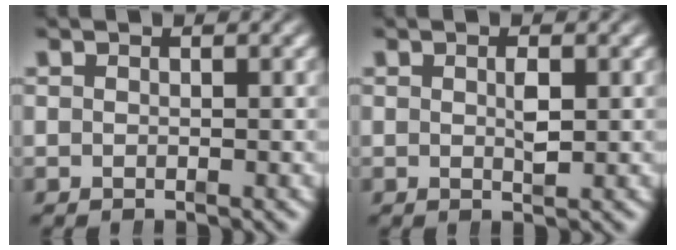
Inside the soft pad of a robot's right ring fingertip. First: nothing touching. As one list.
[{"total": 1.2, "force": [0.1, 0.2, 1.2], "torque": [-0.018, -0.006, 0.003]}]